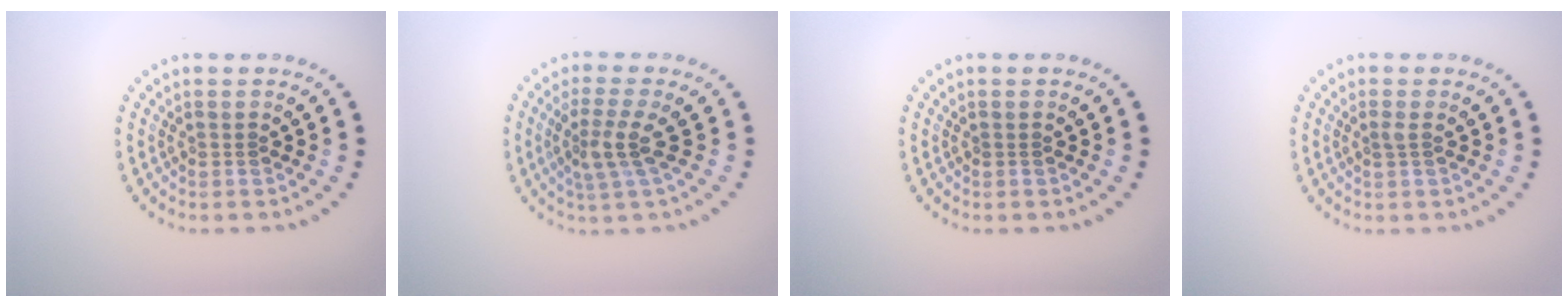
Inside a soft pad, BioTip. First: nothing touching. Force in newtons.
{"total": 2.8, "press": 2.1, "slide": 1.8}
{"total": 0.0}
{"total": 0.6, "press": 0.5, "slide": 0.3}